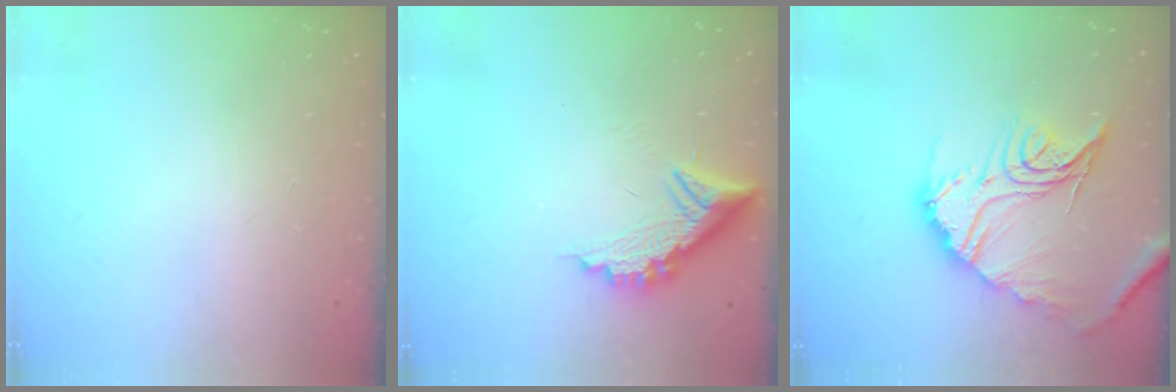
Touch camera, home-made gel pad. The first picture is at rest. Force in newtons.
{"total": 11.8, "press": 11.8, "slide": 0.7}
{"total": 19.2, "press": 19.1, "slide": 2.0}